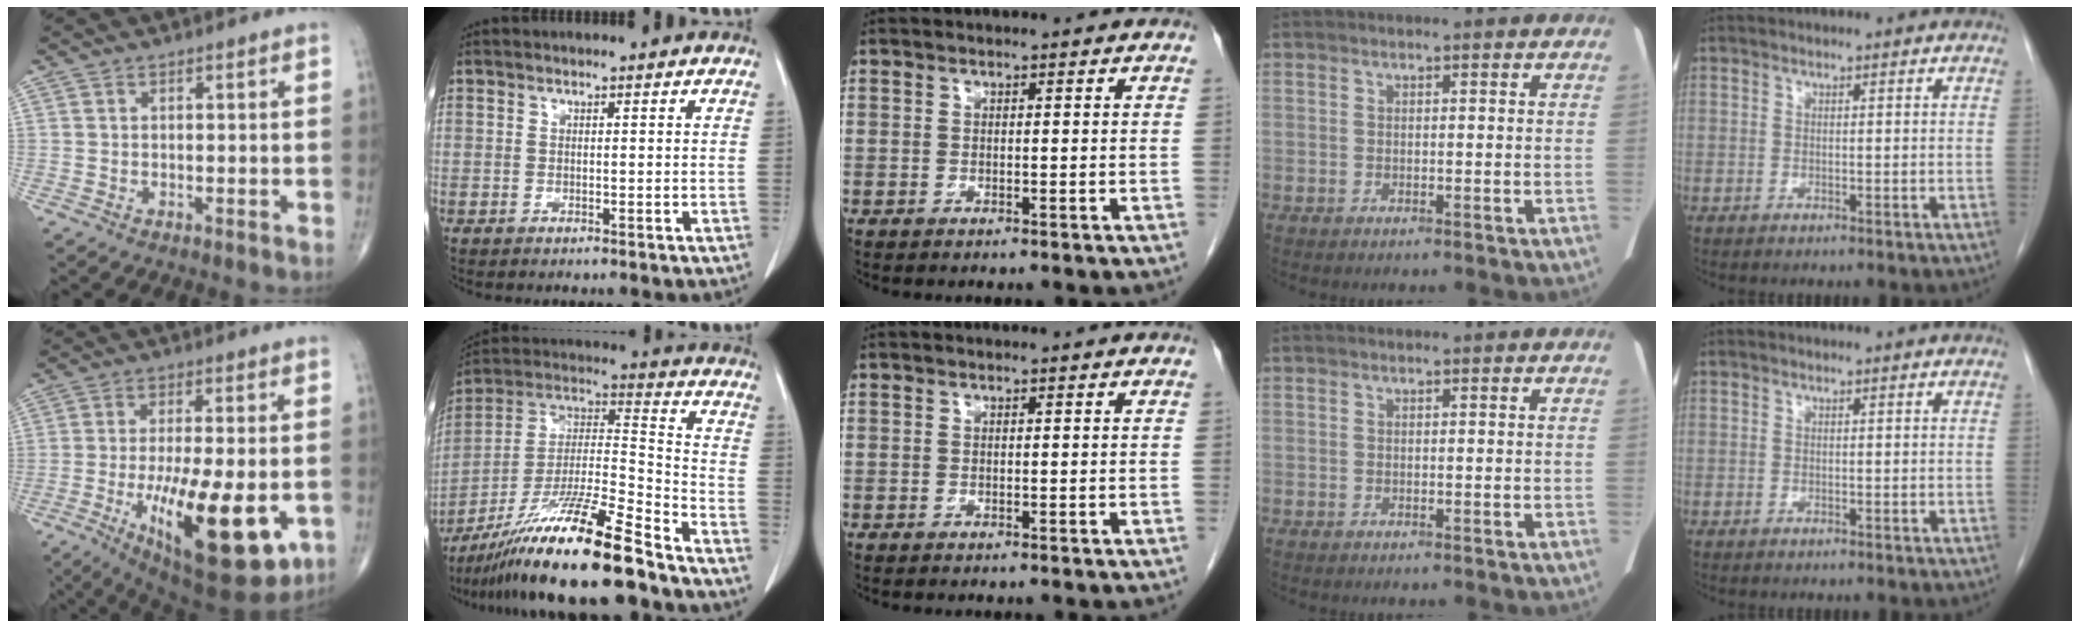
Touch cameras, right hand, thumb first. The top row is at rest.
{"thumb": {"total": 22.2, "force": [-6.4, 7.7, 19.8], "torque": [-0.300, -0.020, -0.079]}, "index": {"total": 20.2, "force": [-15.2, 0.2, 13.3], "torque": [-0.258, -0.024, -0.278]}}